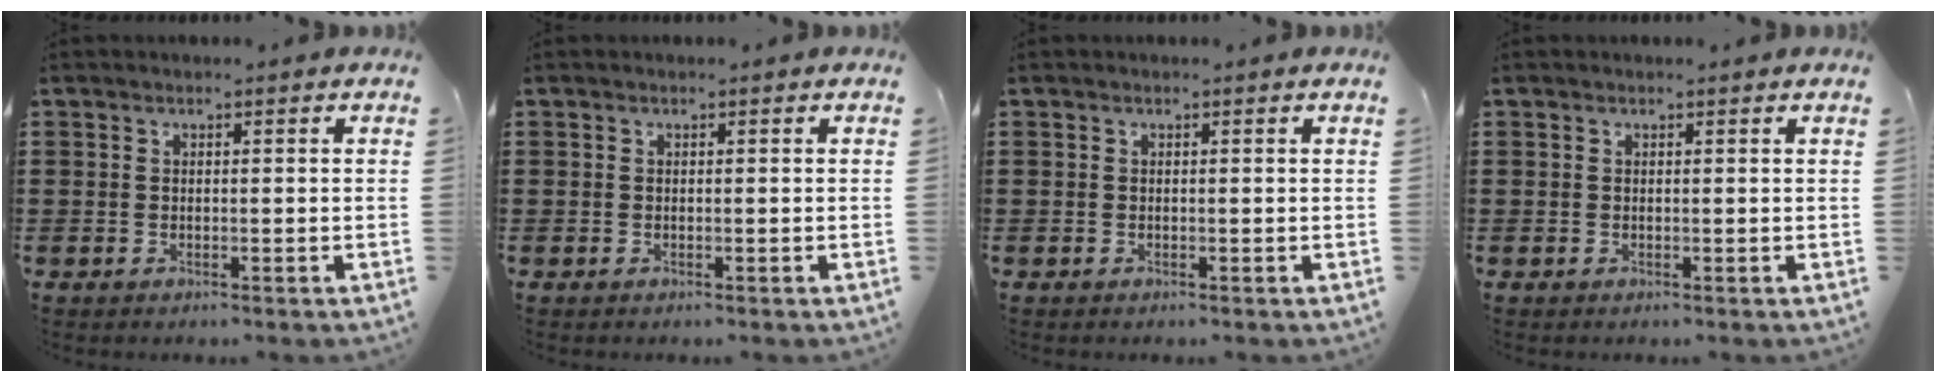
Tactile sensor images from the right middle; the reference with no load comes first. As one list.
[{"total": 0.0}, {"total": 0.0}, {"total": 0.0}]